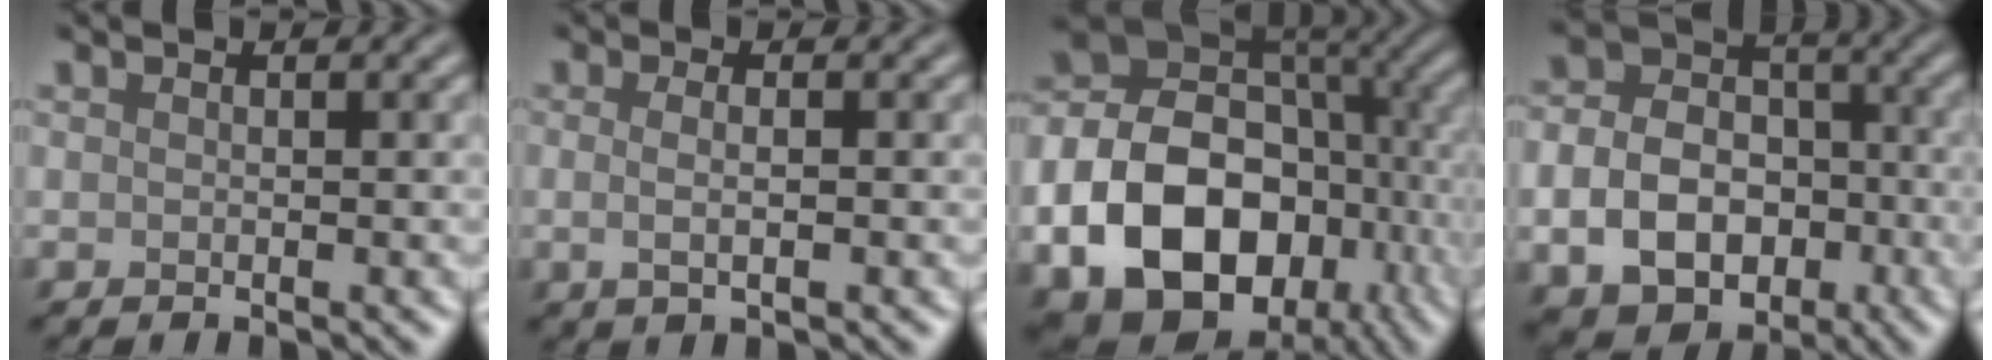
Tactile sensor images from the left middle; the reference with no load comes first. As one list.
[{"total": 2.0, "force": [0.0, 0.8, 1.9], "torque": [-0.030, -0.007, -0.004]}, {"total": 18.1, "force": [-5.0, 13.6, 10.9], "torque": [-0.214, -0.019, -0.076]}, {"total": 8.9, "force": [-2.7, 6.6, 5.3], "torque": [-0.093, -0.012, -0.050]}]